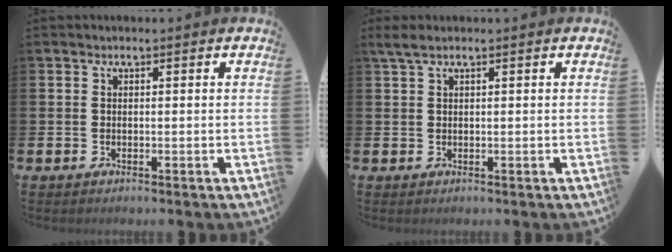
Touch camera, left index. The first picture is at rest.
{"total": 1.7, "force": [1.1, 0.2, 1.2], "torque": [-0.030, 0.005, 0.020]}